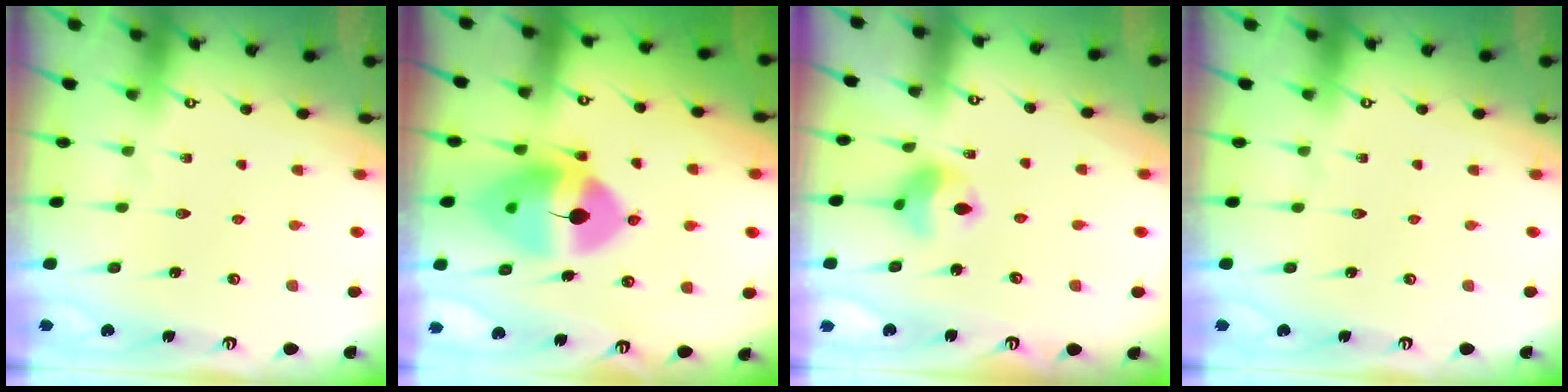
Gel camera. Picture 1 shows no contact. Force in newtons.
{"total": 13.7, "press": 13.5, "slide": 2.2}
{"total": 9.0, "press": 8.9, "slide": 1.0}
{"total": 0.0}